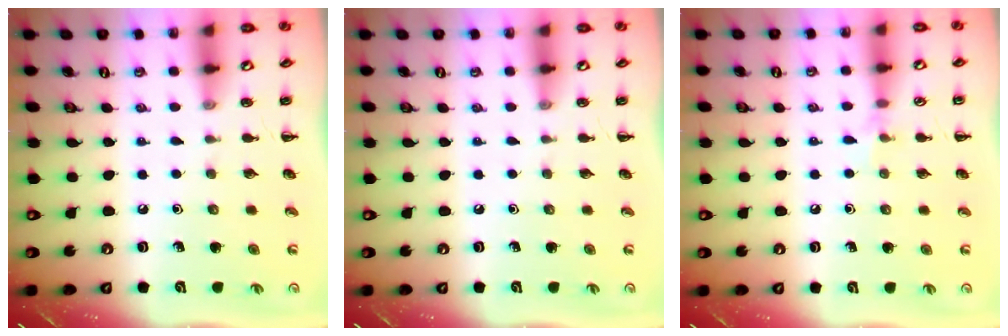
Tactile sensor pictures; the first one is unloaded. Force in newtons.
{"total": 0.0}
{"total": 5.1, "press": 4.8, "slide": 1.9}